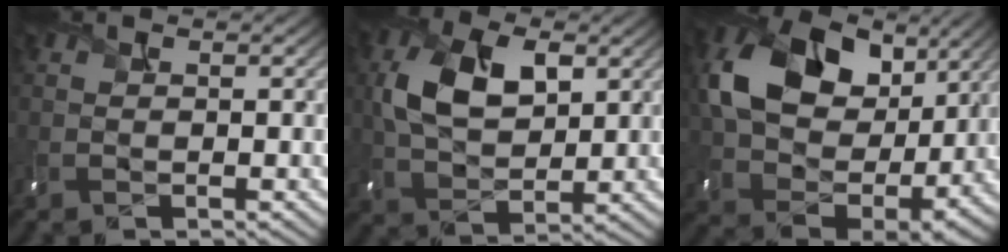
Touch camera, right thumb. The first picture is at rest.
{"total": 9.0, "force": [2.4, 5.6, 6.6], "torque": [-0.149, 0.006, 0.045]}
{"total": 14.9, "force": [5.4, 10.7, 8.9], "torque": [-0.189, 0.008, 0.103]}